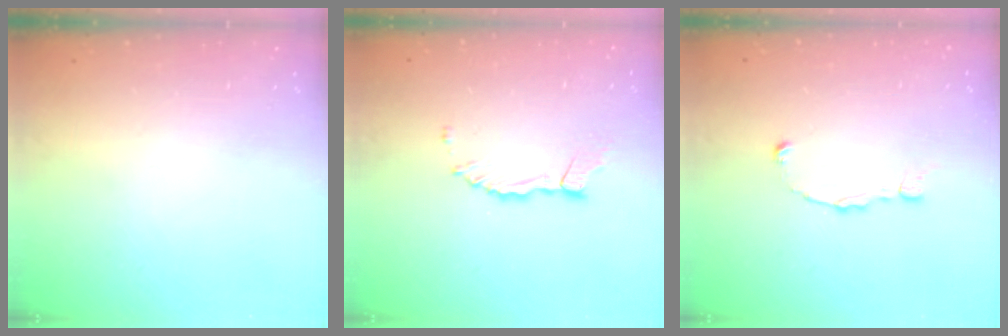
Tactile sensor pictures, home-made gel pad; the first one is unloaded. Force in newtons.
{"total": 3.8, "press": 3.8, "slide": 0.5}
{"total": 1.5, "press": 1.5, "slide": 0.1}